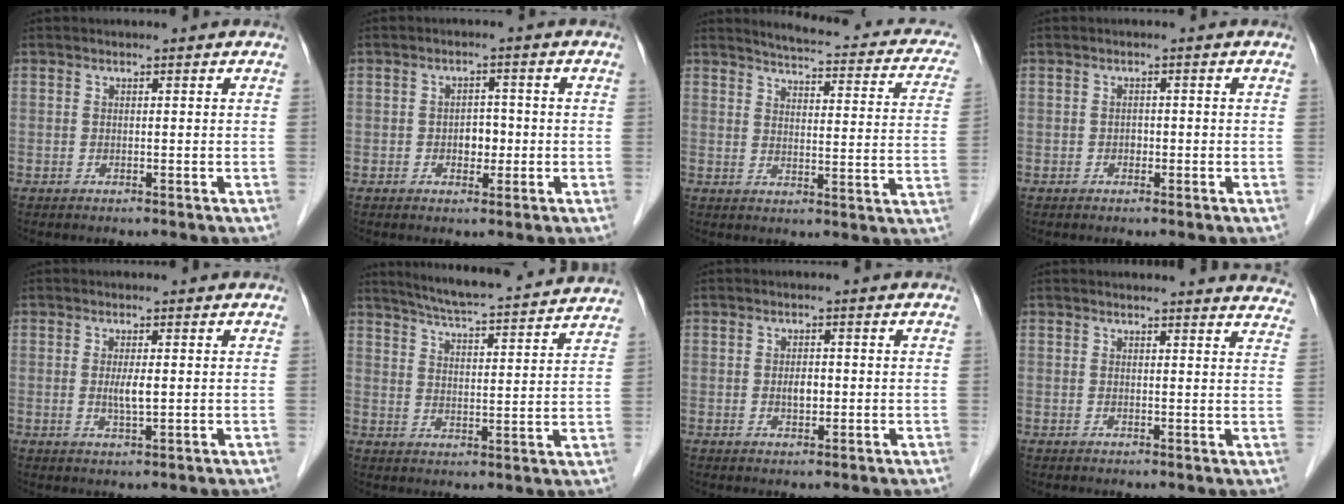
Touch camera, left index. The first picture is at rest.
{"total": 2.9, "force": [-0.6, 1.9, 2.1], "torque": [-0.027, 0.007, -0.006]}
{"total": 17.7, "force": [15.4, 4.1, 7.7], "torque": [-0.080, -0.014, 0.162]}
{"total": 0.9, "force": [-0.3, 0.6, 0.5], "torque": [-0.007, 0.003, -0.006]}
{"total": 2.5, "force": [0.1, 0.3, 2.4], "torque": [-0.051, -0.004, 0.004]}
{"total": 19.5, "force": [18.1, 1.0, 7.2], "torque": [-0.116, 0.000, 0.241]}
{"total": 2.0, "force": [-0.2, 1.0, 1.7], "torque": [-0.030, 0.001, -0.001]}
{"total": 12.4, "force": [12.2, 1.3, 1.8], "torque": [0.007, -0.053, 0.101]}